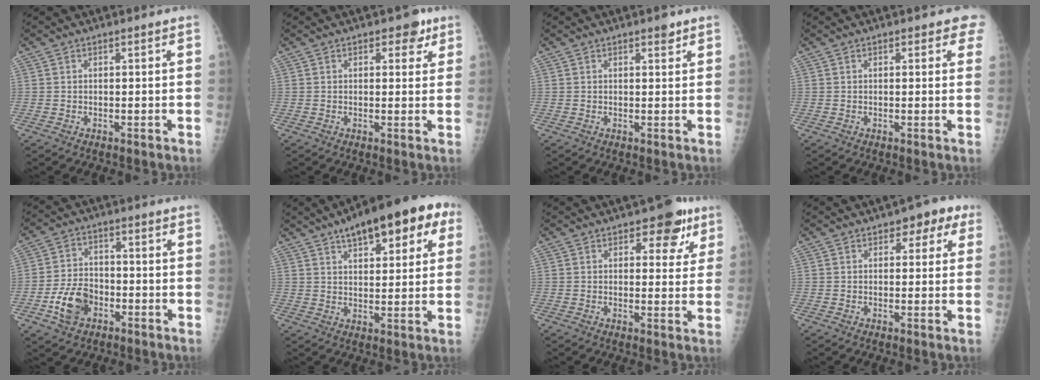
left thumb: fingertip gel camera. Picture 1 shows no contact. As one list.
[{"total": 3.6, "force": [1.9, 2.3, 2.0], "torque": [0.003, -0.005, 0.019]}, {"total": 1.5, "force": [1.0, 0.6, 0.9], "torque": [-0.003, -0.004, 0.012]}, {"total": 2.8, "force": [1.7, 1.4, 1.7], "torque": [0.011, -0.001, 0.011]}, {"total": 8.5, "force": [-3.8, 5.8, 4.9], "torque": [-0.081, 0.024, -0.069]}, {"total": 17.0, "force": [8.4, 7.1, 12.9], "torque": [-0.146, 0.001, 0.114]}, {"total": 7.5, "force": [4.0, 4.1, 4.8], "torque": [-0.016, -0.011, 0.044]}, {"total": 5.4, "force": [2.5, 3.3, 3.4], "torque": [-0.002, -0.001, 0.022]}]